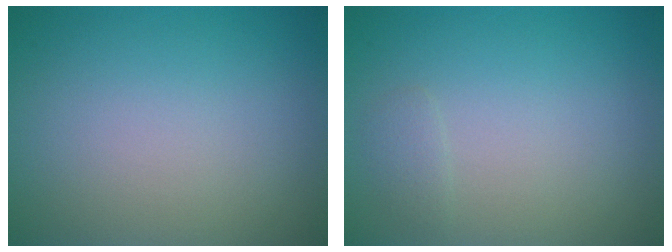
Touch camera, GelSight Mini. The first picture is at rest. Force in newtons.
{"total": 0.8, "press": 0.8, "slide": 0.1}